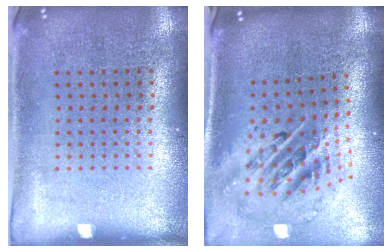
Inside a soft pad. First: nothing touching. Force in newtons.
{"total": 2.7, "press": 1.8, "slide": 2.0}